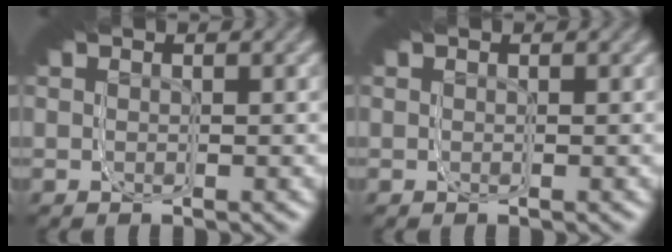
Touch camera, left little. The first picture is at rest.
{"total": 0.0}